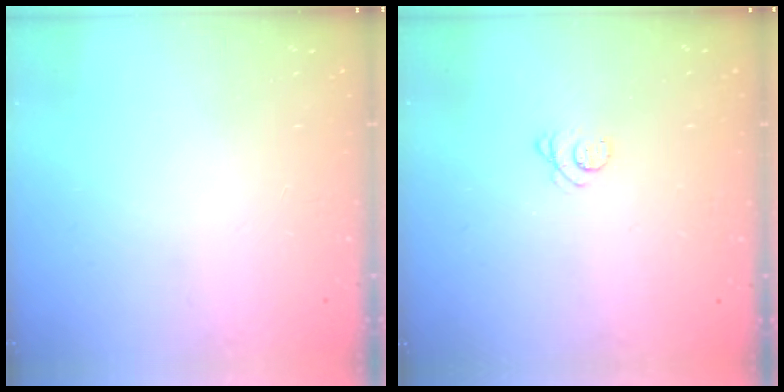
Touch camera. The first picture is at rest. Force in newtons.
{"total": 2.7, "press": 2.7, "slide": 0.3}